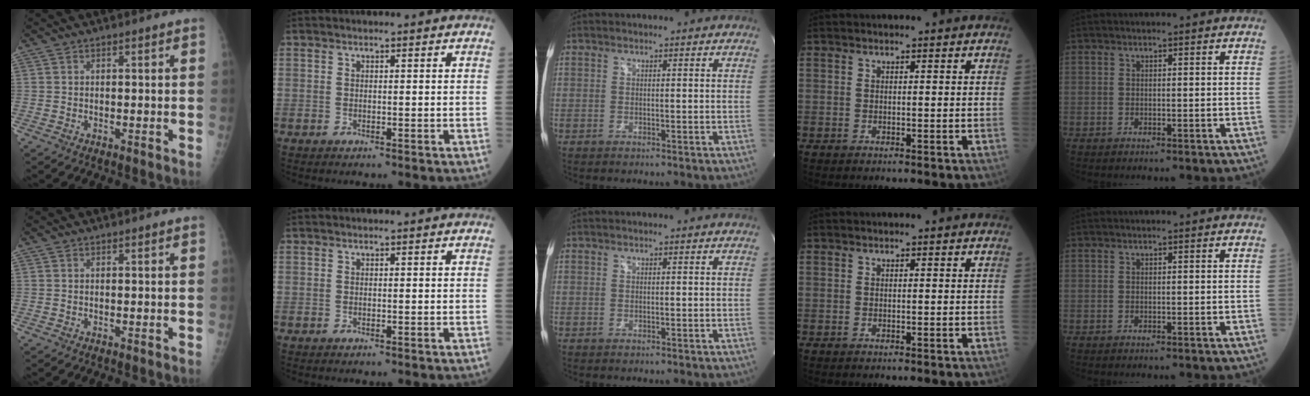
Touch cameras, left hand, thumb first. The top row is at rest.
{}